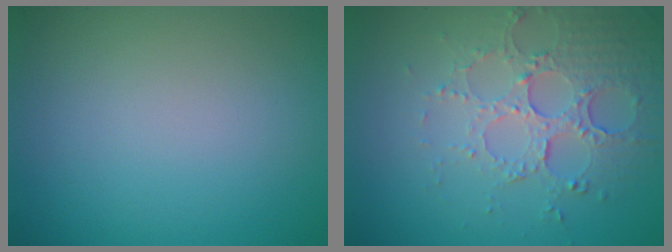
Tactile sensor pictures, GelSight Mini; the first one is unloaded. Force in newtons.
{"total": 5.4, "press": 3.9, "slide": 3.7}